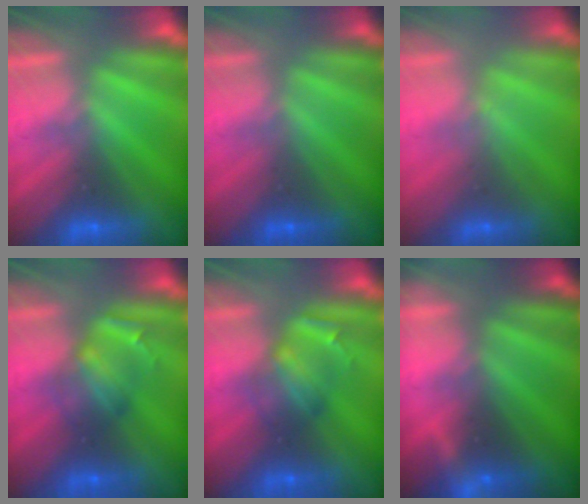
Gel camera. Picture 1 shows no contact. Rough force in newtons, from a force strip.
{"total": 2.6}
{"total": 2.2}
{"total": 2.4}
{"total": 2.4}
{"total": 3.0}